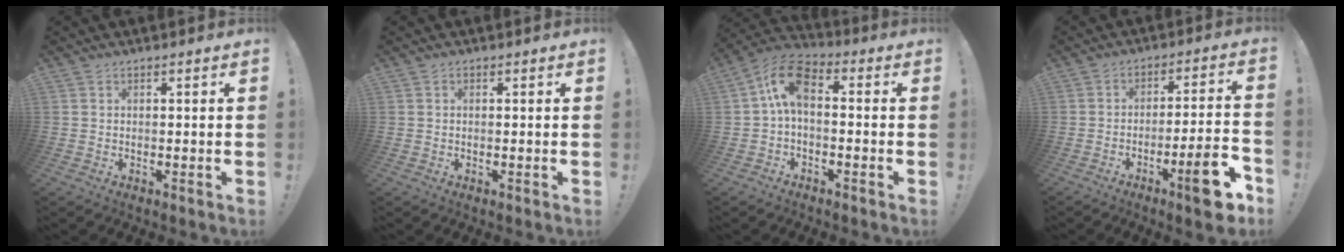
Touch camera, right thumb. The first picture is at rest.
{"total": 0.0}
{"total": 9.4, "force": [0.8, 5.4, 7.6], "torque": [-0.141, 0.010, 0.019]}
{"total": 14.7, "force": [-7.5, 3.0, 12.3], "torque": [-0.157, 0.040, -0.109]}